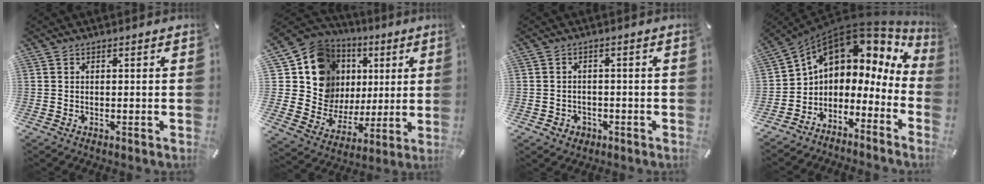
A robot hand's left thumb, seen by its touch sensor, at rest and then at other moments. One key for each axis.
{"total": 16.5, "fx": 5.8, "fy": 14.5, "fz": 5.6, "tx": -0.102, "ty": -0.044, "tz": 0.132}
{"total": 2.9, "fx": -1.2, "fy": 2.7, "fz": 0.4, "tx": -0.007, "ty": 0.006, "tz": -0.024}
{"total": 7.8, "fx": 4.1, "fy": 5.8, "fz": 3.1, "tx": -0.075, "ty": -0.044, "tz": 0.070}